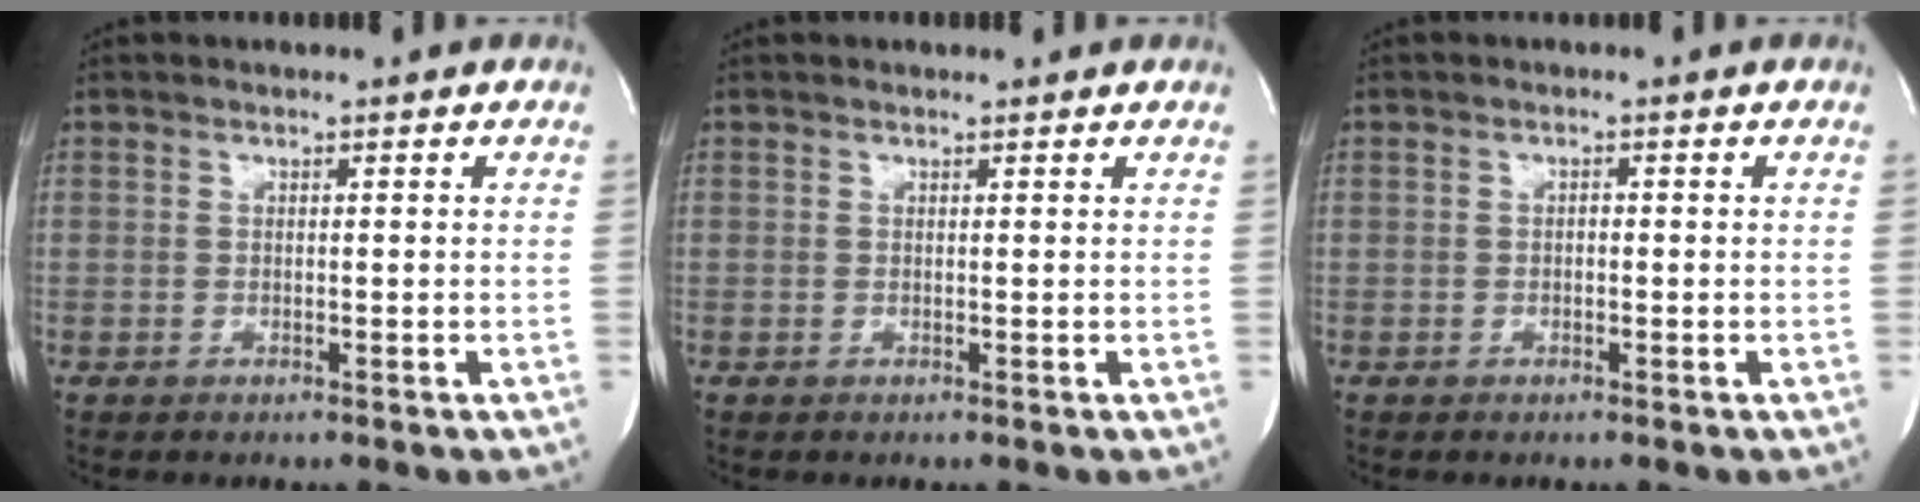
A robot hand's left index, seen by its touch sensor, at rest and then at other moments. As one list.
[{"total": 1.1, "force": [1.0, 0.3, 0.1], "torque": [-0.011, 0.005, 0.011]}, {"total": 0.6, "force": [-0.1, 0.3, 0.5], "torque": [-0.007, 0.002, -0.004]}]